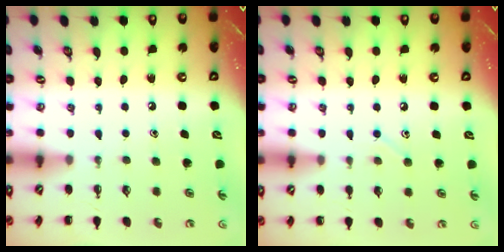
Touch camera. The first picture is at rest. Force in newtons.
{"total": 4.3, "press": 4.1, "slide": 1.4}